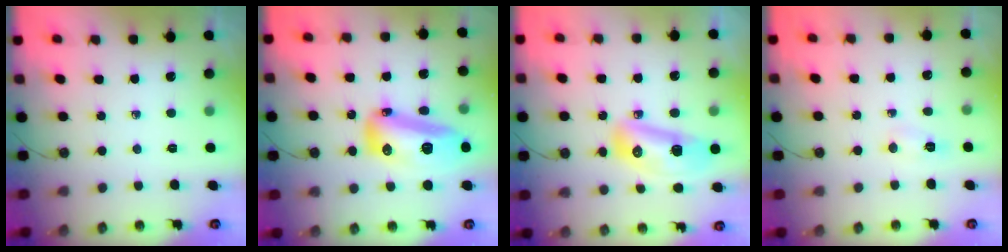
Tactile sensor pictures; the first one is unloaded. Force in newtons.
{"total": 16.5, "press": 16.4, "slide": 1.7}
{"total": 13.5, "press": 13.4, "slide": 1.8}
{"total": 4.5, "press": 4.5, "slide": 0.5}